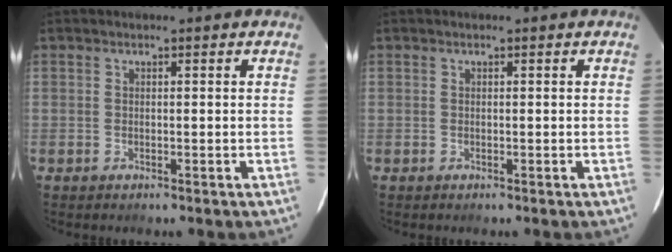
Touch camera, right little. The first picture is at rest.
{"total": 0.0}